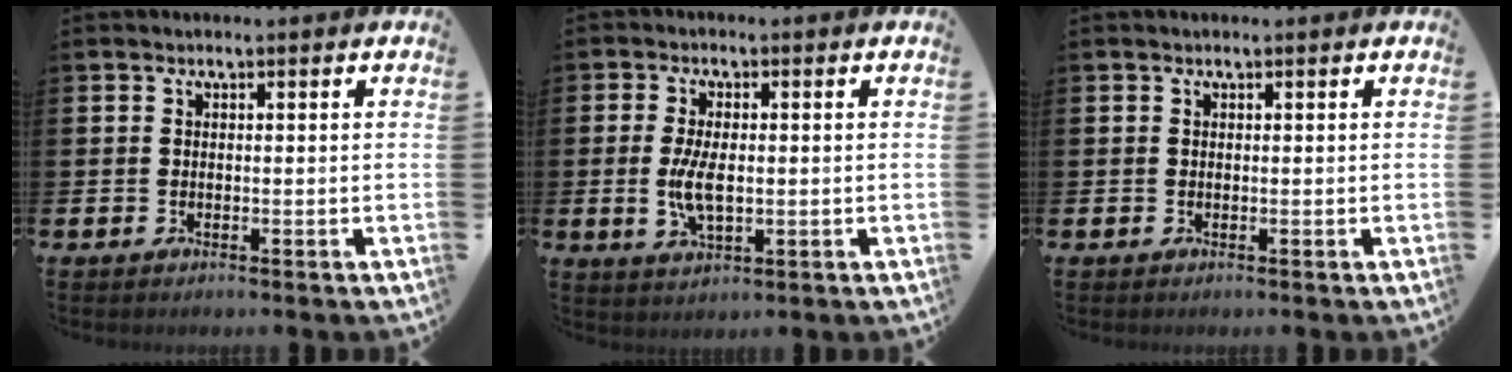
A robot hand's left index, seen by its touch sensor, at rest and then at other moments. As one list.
[{"total": 5.3, "force": [-0.2, 2.5, 4.7], "torque": [-0.098, -0.002, -0.008]}, {"total": 0.0}]